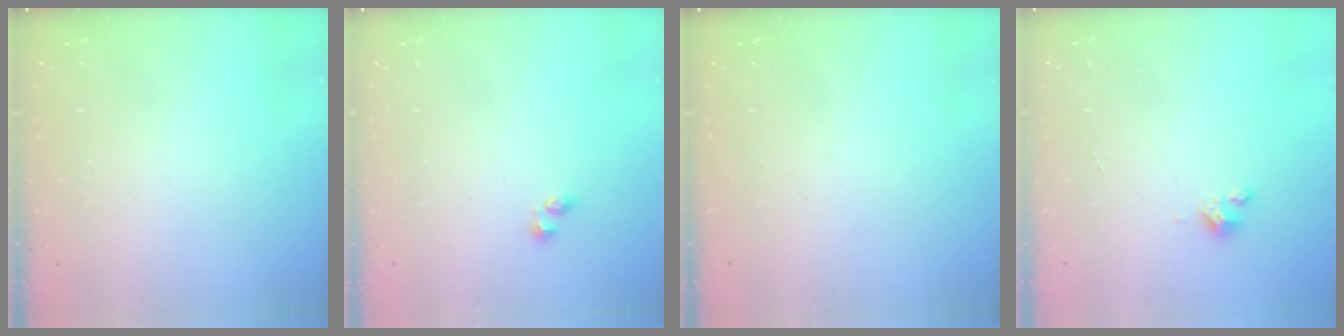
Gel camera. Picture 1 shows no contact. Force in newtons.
{"total": 2.1, "press": 1.9, "slide": 0.9}
{"total": 0.0}
{"total": 2.5, "press": 2.5, "slide": 0.3}